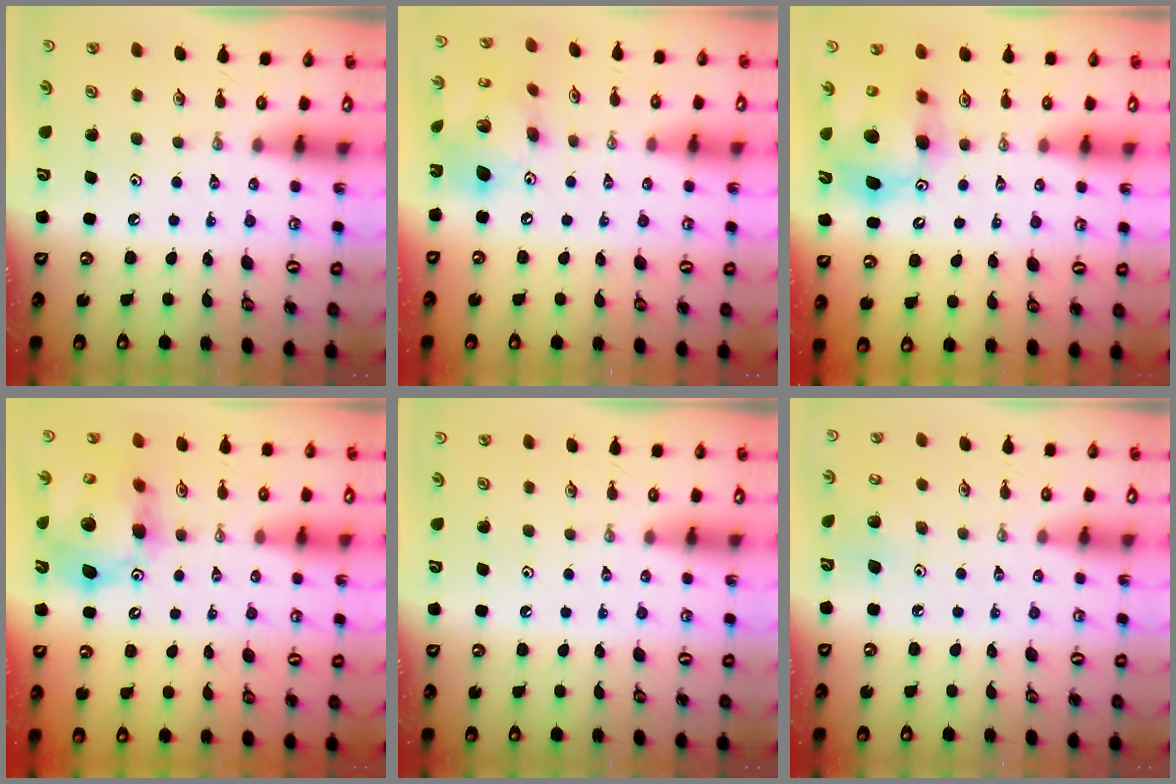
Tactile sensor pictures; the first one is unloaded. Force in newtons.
{"total": 14.5, "press": 14.5, "slide": 1.3}
{"total": 13.7, "press": 13.5, "slide": 2.3}
{"total": 15.7, "press": 15.6, "slide": 1.8}
{"total": 0.0}
{"total": 6.5, "press": 6.5, "slide": 0.6}